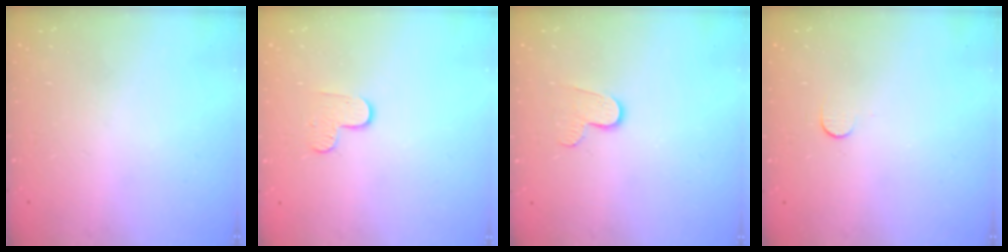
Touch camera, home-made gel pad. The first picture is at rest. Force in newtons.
{"total": 5.5, "press": 5.5, "slide": 0.4}
{"total": 5.9, "press": 5.9, "slide": 0.4}
{"total": 3.7, "press": 3.7, "slide": 0.4}